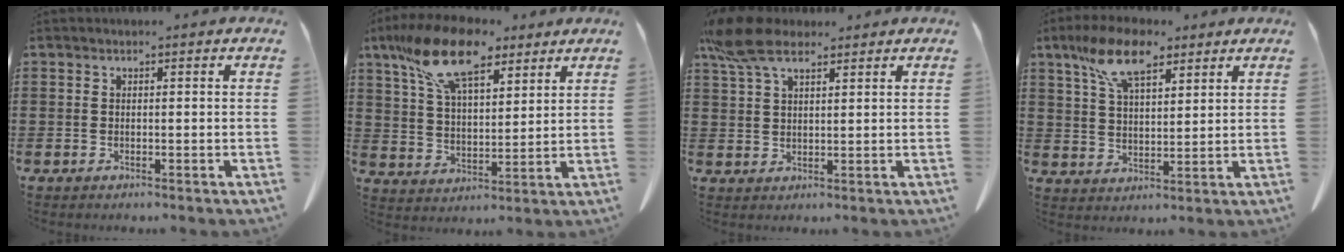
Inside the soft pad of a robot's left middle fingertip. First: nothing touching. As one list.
[{"total": 13.7, "force": [9.2, 5.5, 8.5], "torque": [-0.196, -0.012, 0.169]}, {"total": 7.7, "force": [5.4, 2.9, 4.6], "torque": [-0.112, -0.007, 0.101]}, {"total": 9.4, "force": [6.1, 3.8, 6.0], "torque": [-0.135, 0.002, 0.113]}]